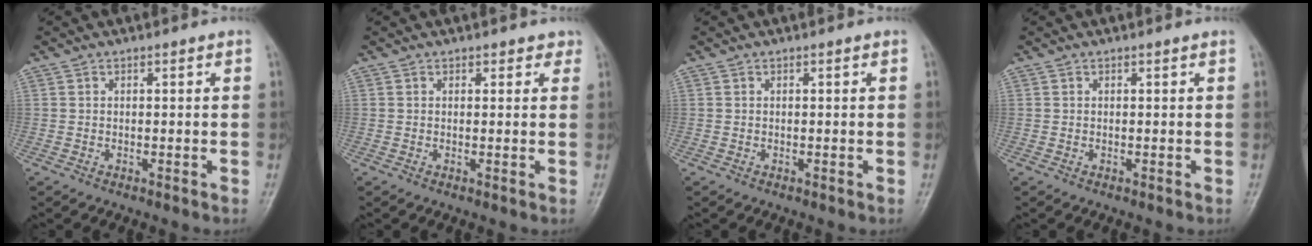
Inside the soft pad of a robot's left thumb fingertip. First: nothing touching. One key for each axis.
{"total": 1.6, "fx": 1.1, "fy": 1.1, "fz": 0.3, "tx": 0.018, "ty": -0.004, "tz": 0.007}
{"total": 0.0}
{"total": 0.0}